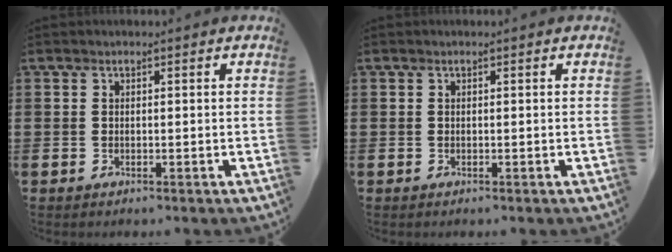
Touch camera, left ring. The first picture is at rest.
{"total": 0.0}